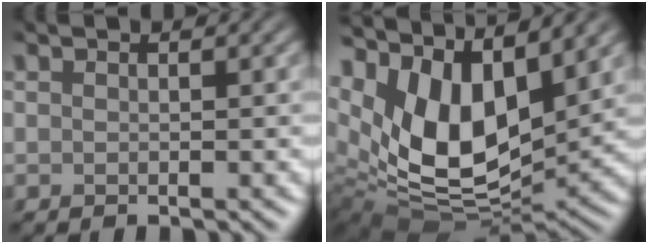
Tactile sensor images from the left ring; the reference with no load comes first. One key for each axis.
{"total": 11.9, "fx": 3.7, "fy": 6.9, "fz": 9.0, "tx": -0.170, "ty": -0.006, "tz": 0.068}